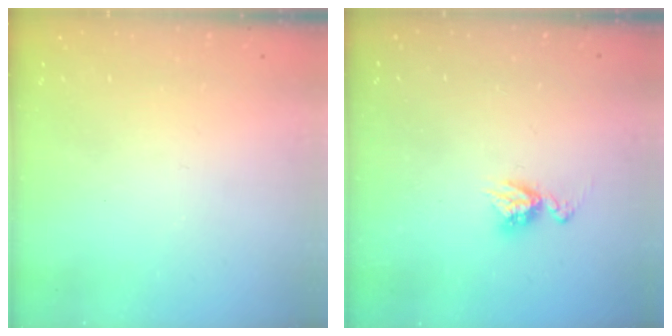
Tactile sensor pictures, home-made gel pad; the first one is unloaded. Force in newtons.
{"total": 6.2, "press": 6.2, "slide": 0.5}